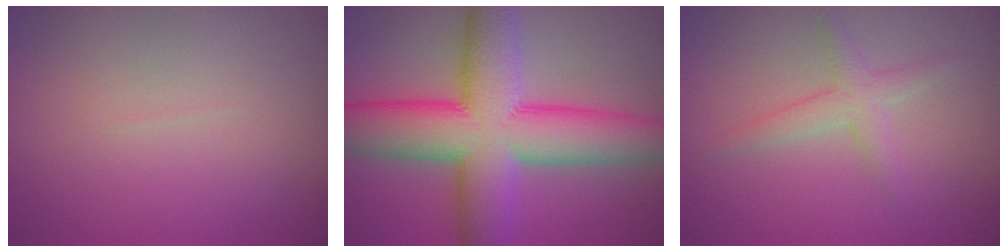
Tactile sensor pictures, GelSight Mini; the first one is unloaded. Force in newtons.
{"total": 12.7, "press": 12.7, "slide": 0.1}
{"total": 2.2, "press": 2.2, "slide": 0.1}